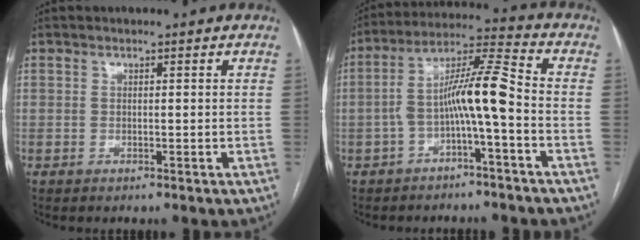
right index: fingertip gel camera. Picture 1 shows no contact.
{"total": 9.4, "force": [-2.5, 0.6, 9.0], "torque": [-0.164, 0.036, -0.045]}